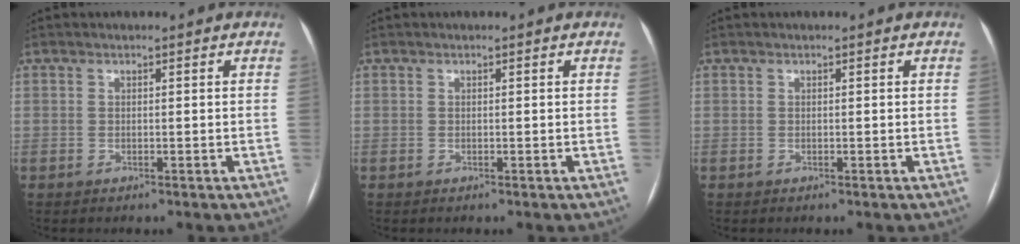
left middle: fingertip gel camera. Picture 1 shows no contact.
{"total": 0.0}
{"total": 0.0}